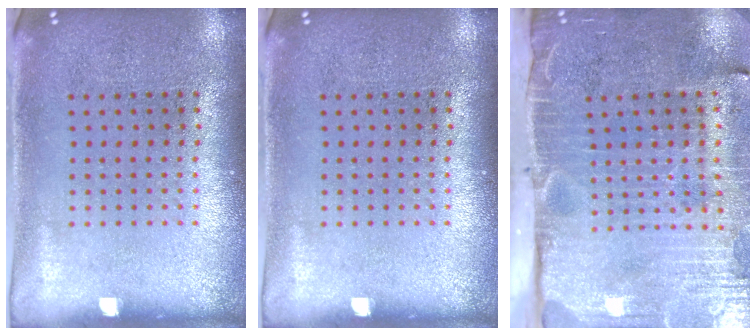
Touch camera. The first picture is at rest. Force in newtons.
{"total": 0.0}
{"total": 4.8, "press": 4.0, "slide": 2.7}